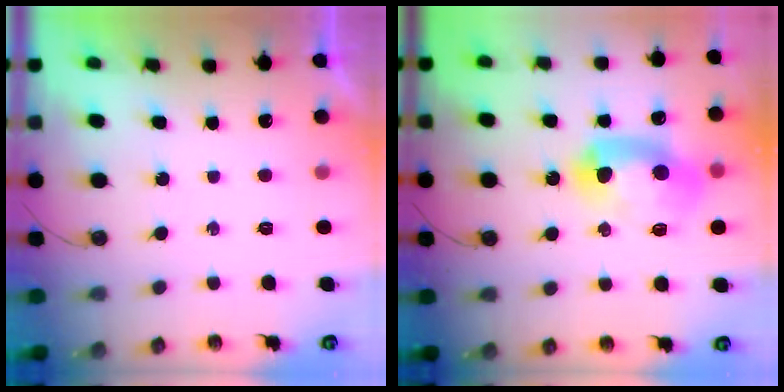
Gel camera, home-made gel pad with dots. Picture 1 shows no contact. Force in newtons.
{"total": 14.8, "press": 14.8, "slide": 0.8}